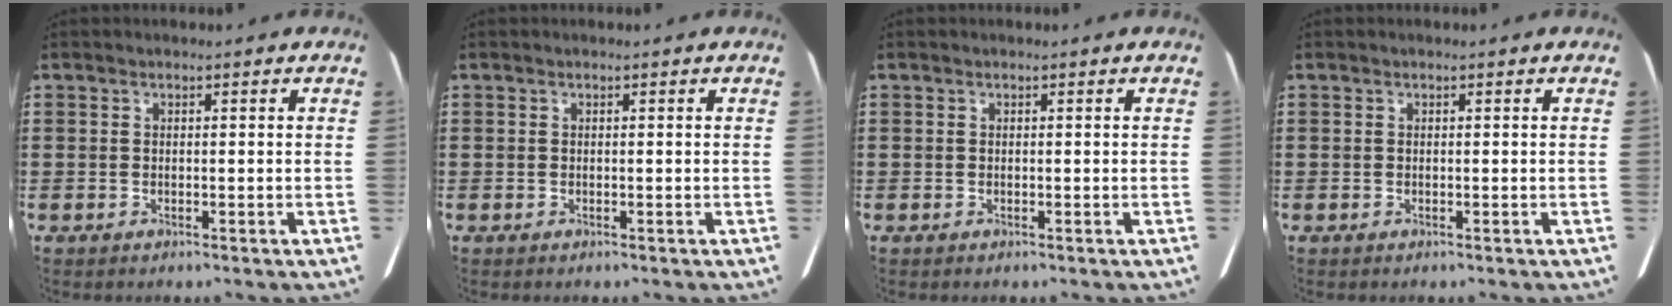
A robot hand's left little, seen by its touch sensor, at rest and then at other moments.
{"total": 0.0}
{"total": 0.0}
{"total": 0.0}